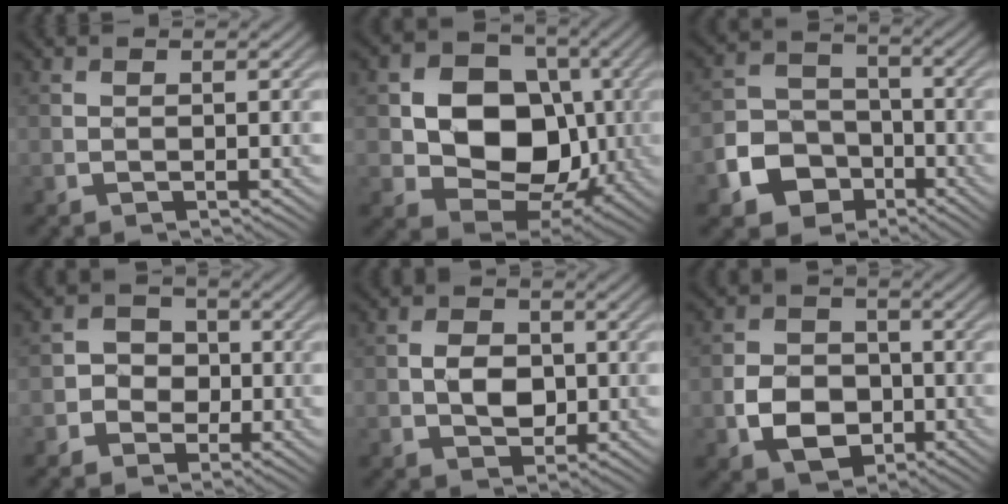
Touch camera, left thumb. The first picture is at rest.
{"total": 12.1, "force": [0.0, 9.6, 7.4], "torque": [-0.142, -0.003, -0.013]}
{"total": 8.3, "force": [-4.1, 6.4, 3.3], "torque": [-0.079, -0.021, -0.090]}
{"total": 4.0, "force": [-1.2, 3.7, 1.0], "torque": [-0.005, 0.009, -0.041]}
{"total": 4.0, "force": [-0.5, 3.0, 2.6], "torque": [-0.047, -0.004, -0.014]}
{"total": 6.5, "force": [-2.2, 5.1, 3.5], "torque": [-0.068, -0.007, -0.048]}